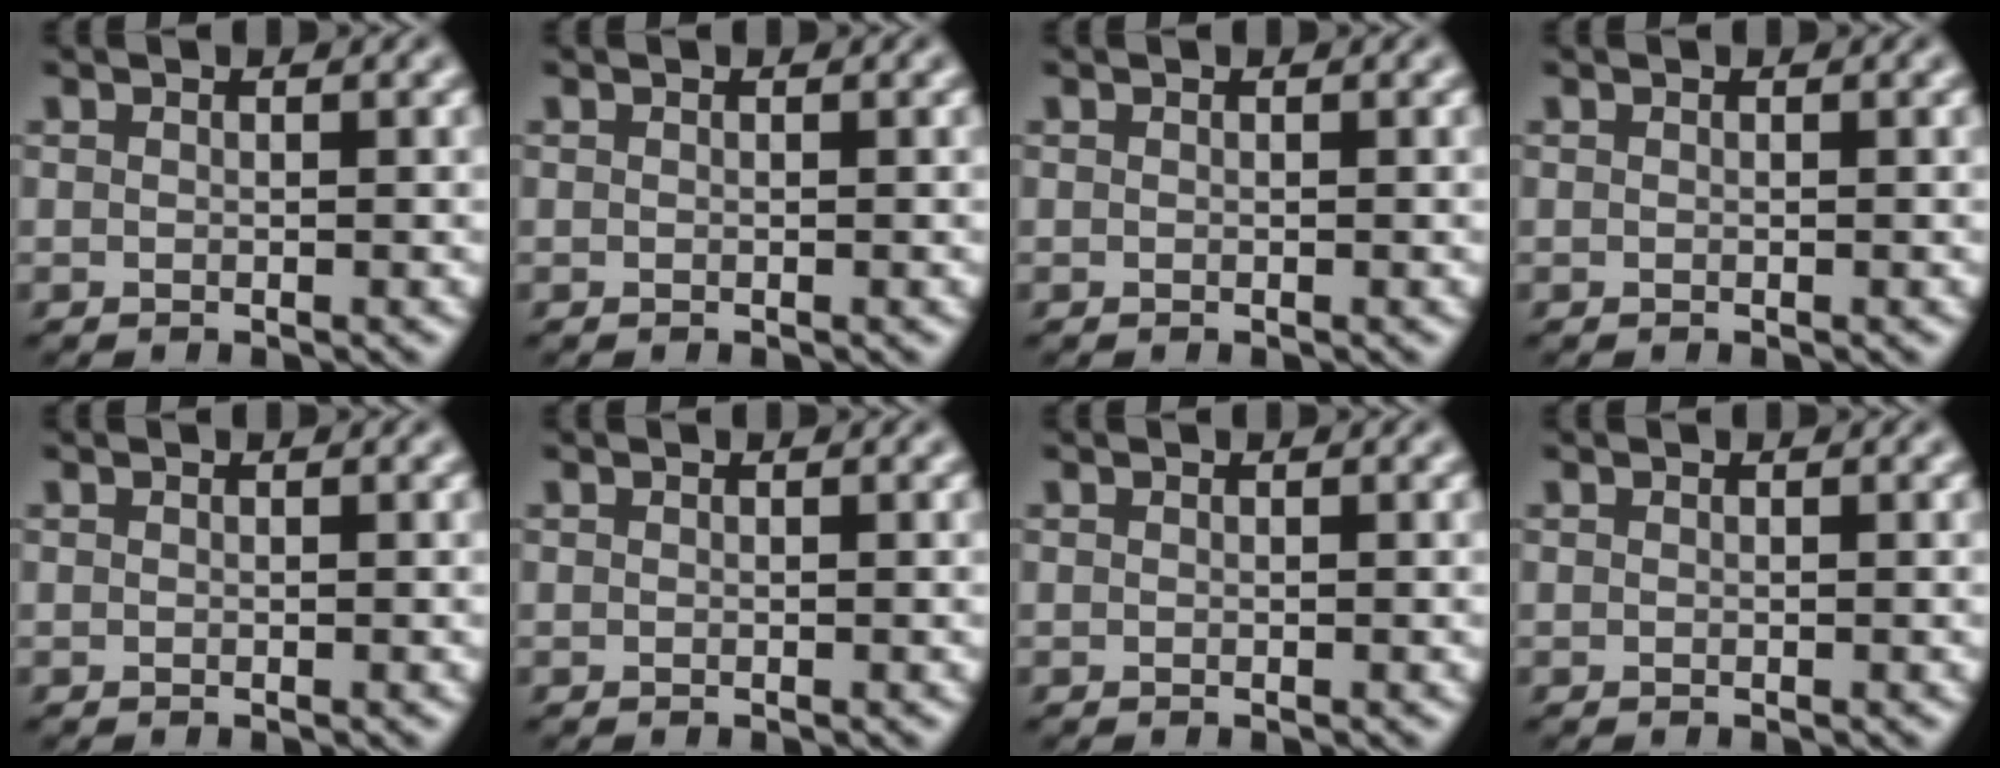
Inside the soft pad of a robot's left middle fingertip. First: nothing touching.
{"total": 0.0}
{"total": 0.0}
{"total": 0.0}
{"total": 0.0}
{"total": 0.0}
{"total": 0.0}
{"total": 0.0}